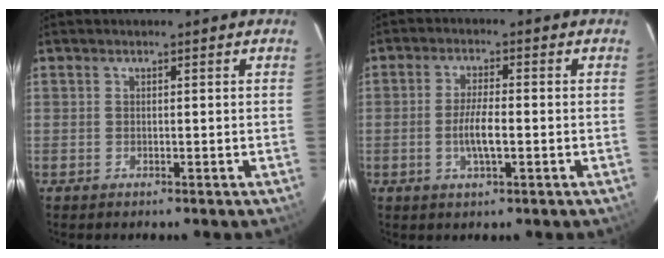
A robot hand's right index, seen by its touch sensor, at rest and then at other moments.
{"total": 5.2, "force": [-1.3, 1.1, 4.9], "torque": [-0.097, -0.001, -0.023]}